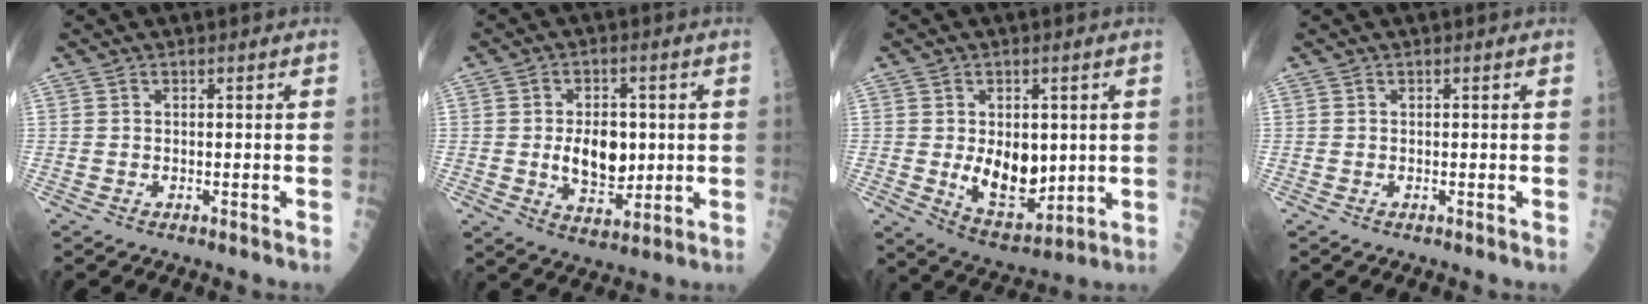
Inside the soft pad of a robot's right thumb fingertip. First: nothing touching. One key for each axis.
{"total": 9.7, "fx": 0.1, "fy": 6.2, "fz": 7.5, "tx": -0.086, "ty": -0.008, "tz": 0.010}
{"total": 11.1, "fx": 0.1, "fy": 6.9, "fz": 8.7, "tx": -0.096, "ty": -0.022, "tz": 0.021}
{"total": 0.0}